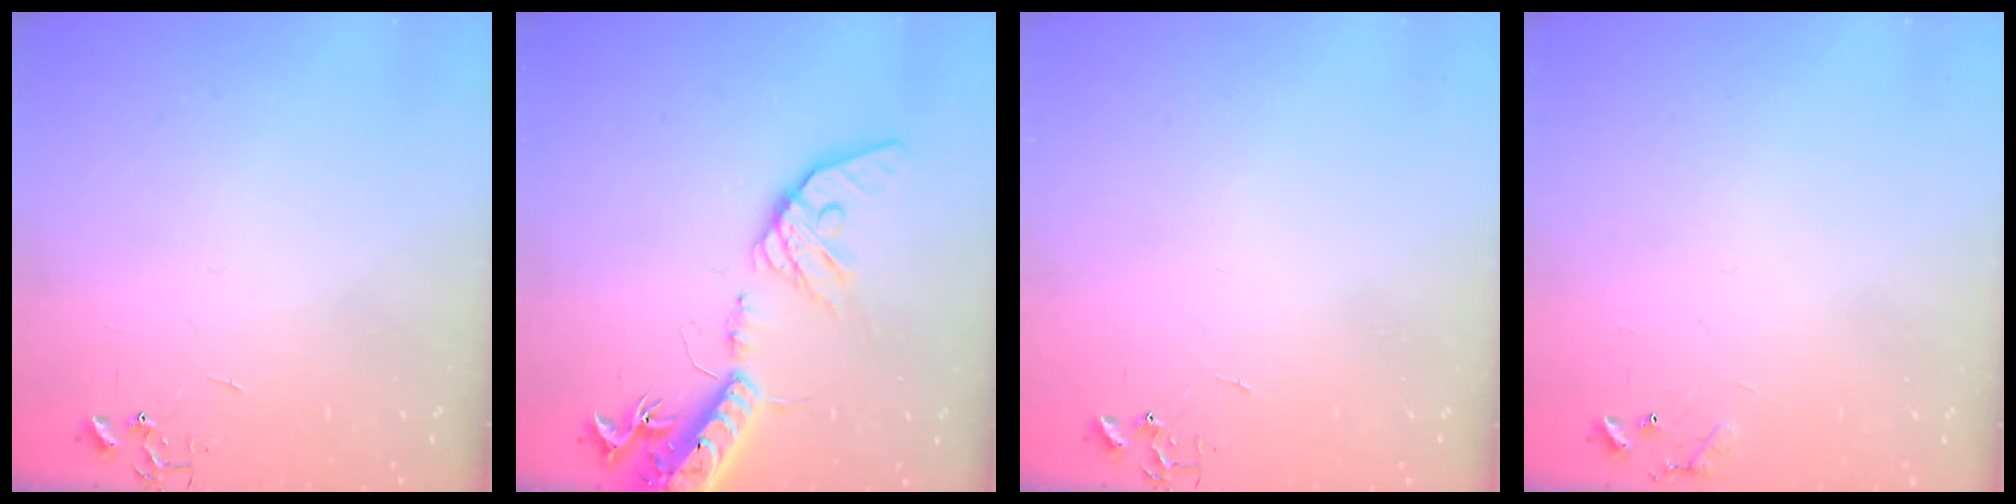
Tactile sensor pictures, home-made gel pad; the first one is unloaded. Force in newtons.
{"total": 18.0, "press": 17.7, "slide": 3.3}
{"total": 0.0}
{"total": 7.7, "press": 7.7, "slide": 0.5}